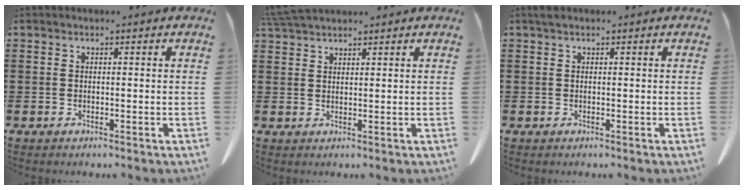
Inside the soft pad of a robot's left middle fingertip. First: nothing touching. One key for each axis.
{"total": 3.4, "fx": 3.2, "fy": 0.2, "fz": 1.1, "tx": -0.032, "ty": -0.004, "tz": 0.064}
{"total": 0.6, "fx": 0.3, "fy": 0.3, "fz": 0.4, "tx": -0.010, "ty": 0.002, "tz": 0.006}